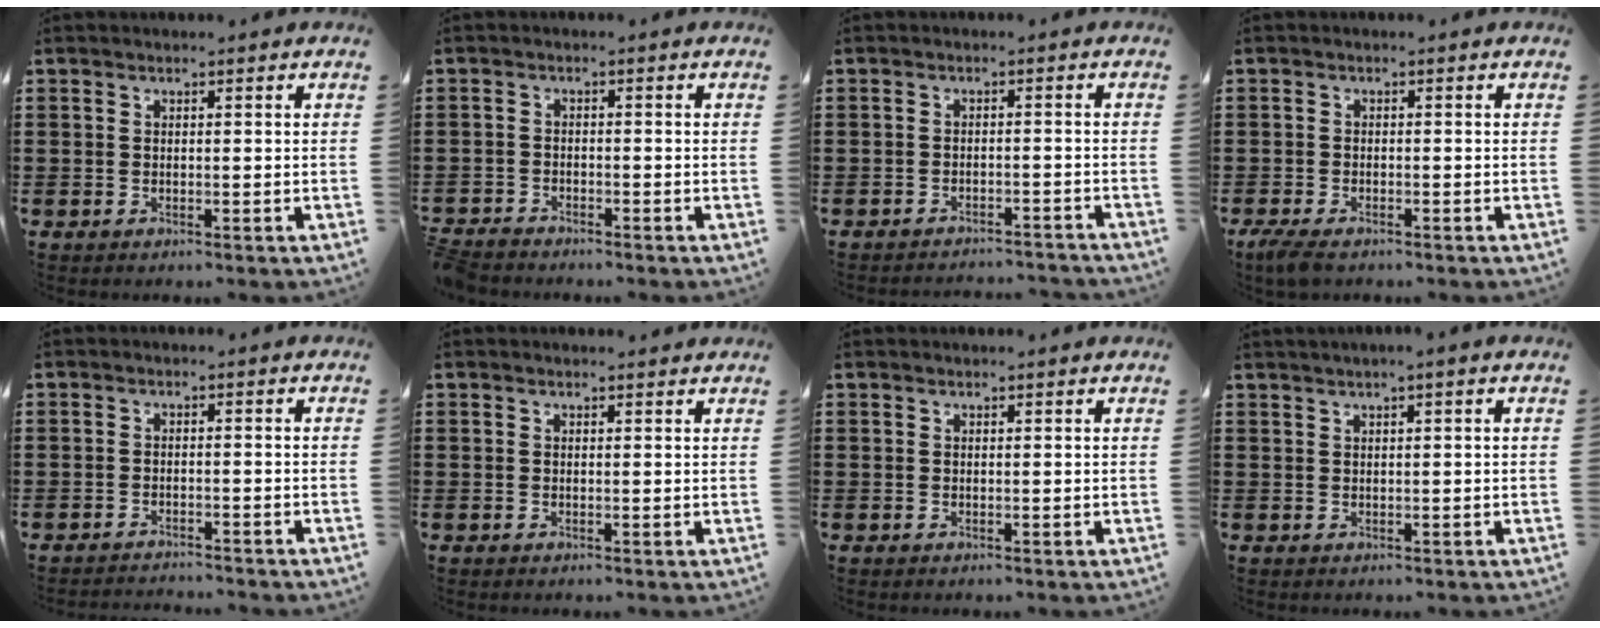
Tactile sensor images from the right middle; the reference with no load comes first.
{"total": 2.2, "force": [-2.2, 0.3, 0.0], "torque": [-0.013, -0.003, -0.049]}
{"total": 2.1, "force": [-2.1, -0.1, 0.1], "torque": [-0.008, 0.001, -0.044]}
{"total": 2.0, "force": [-1.5, 0.5, 1.2], "torque": [-0.044, -0.007, -0.035]}
{"total": 1.7, "force": [-1.7, -0.1, -0.1], "torque": [-0.002, 0.000, -0.036]}
{"total": 0.8, "force": [0.8, -0.2, 0.2], "torque": [0.002, -0.007, 0.014]}
{"total": 0.6, "force": [0.5, -0.2, 0.2], "torque": [-0.004, -0.002, 0.011]}
{"total": 1.2, "force": [0.8, -0.5, 0.7], "torque": [-0.014, -0.004, 0.015]}